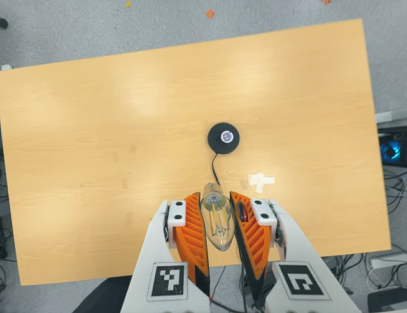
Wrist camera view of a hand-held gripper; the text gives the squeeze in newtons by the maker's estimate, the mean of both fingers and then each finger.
{"total": 18.2, "left": 19.7, "right": 16.8}